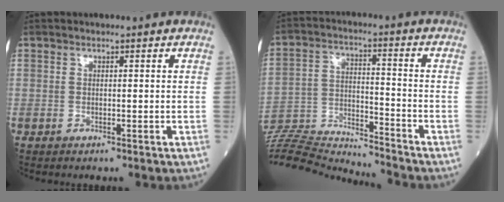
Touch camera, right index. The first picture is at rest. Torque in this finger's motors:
{"motor_torque": [-1.11, -0.86, -0.58, -0.21]}